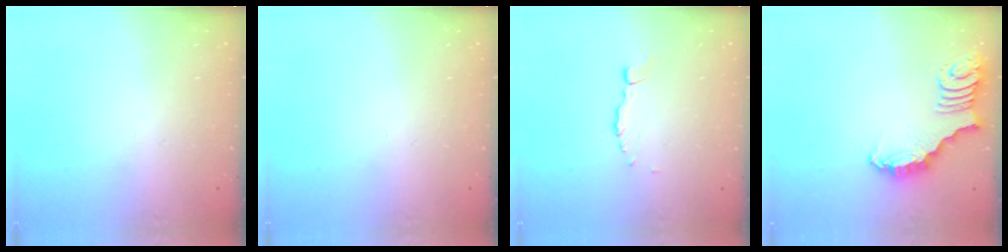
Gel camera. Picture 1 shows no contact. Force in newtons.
{"total": 0.0}
{"total": 3.9, "press": 3.9, "slide": 0.5}
{"total": 2.7, "press": 2.6, "slide": 0.5}